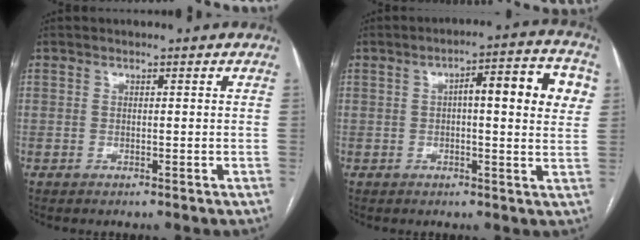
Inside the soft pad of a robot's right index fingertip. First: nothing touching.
{"total": 11.0, "force": [2.4, 2.2, 10.5], "torque": [-0.139, 0.027, 0.025]}